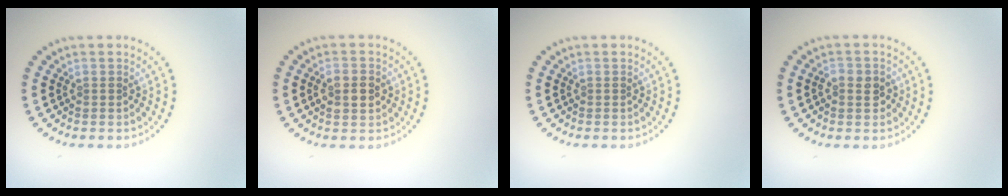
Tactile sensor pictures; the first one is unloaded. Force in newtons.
{"total": 2.4, "press": 2.4, "slide": 0.3}
{"total": 0.0}
{"total": 1.9, "press": 1.9, "slide": 0.5}